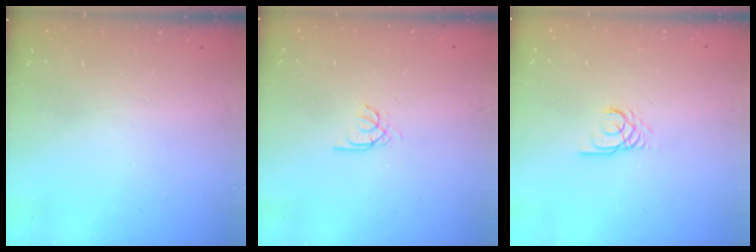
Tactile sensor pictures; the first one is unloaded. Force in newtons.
{"total": 2.4, "press": 2.4, "slide": 0.3}
{"total": 2.7, "press": 2.7, "slide": 0.2}